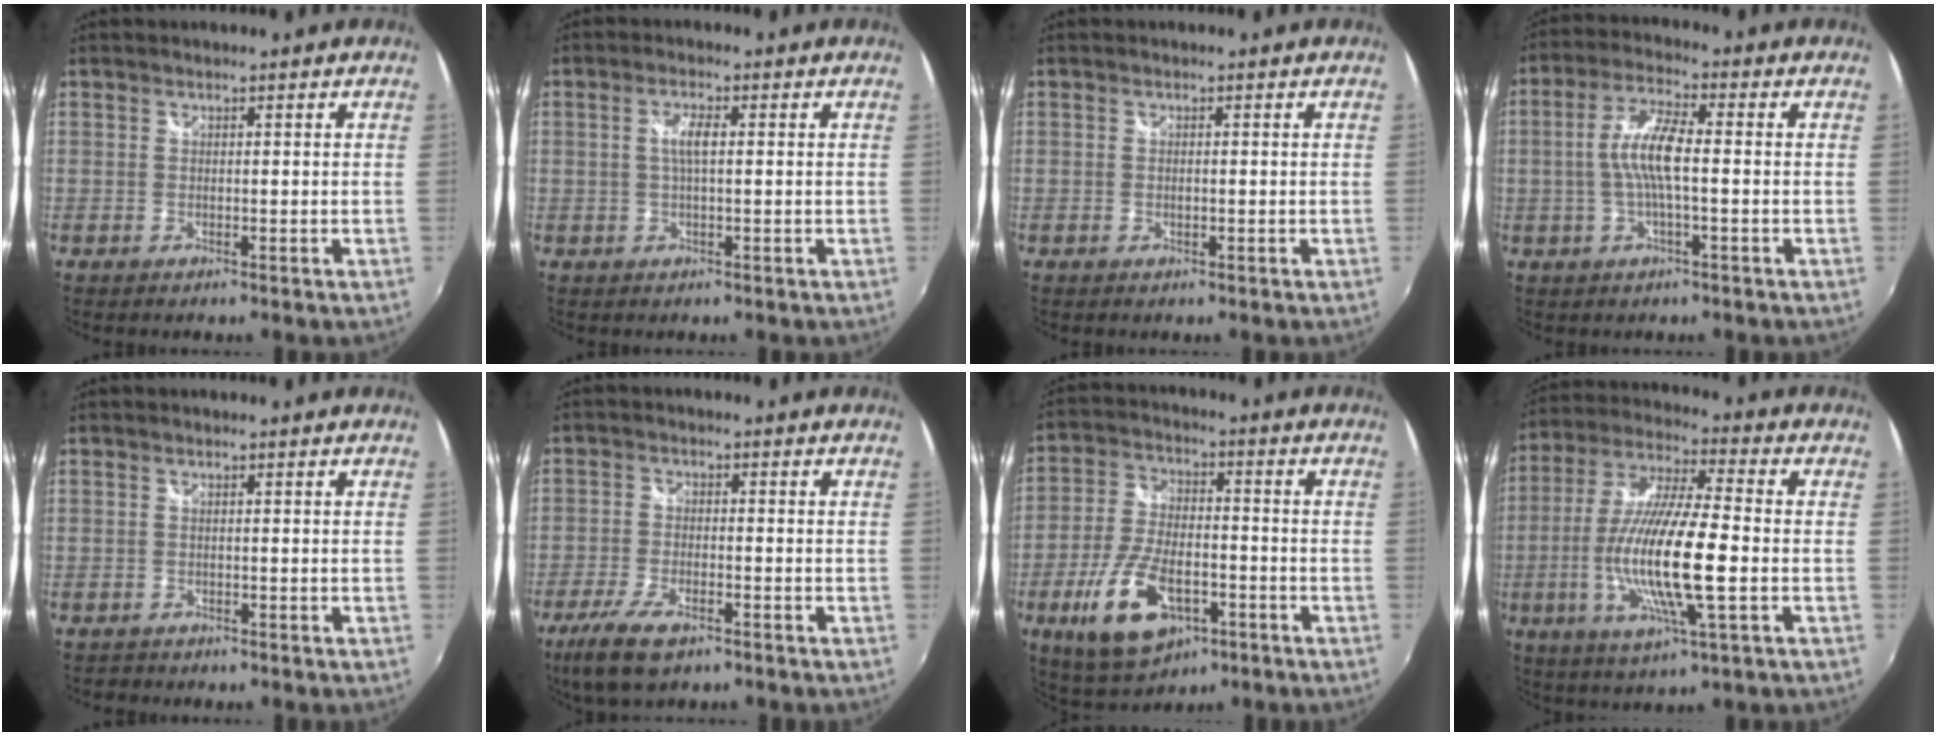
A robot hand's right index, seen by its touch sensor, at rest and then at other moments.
{"total": 3.0, "force": [0.4, 0.8, 2.9], "torque": [-0.056, 0.001, 0.007]}
{"total": 0.6, "force": [0.0, 0.4, 0.4], "torque": [-0.008, -0.002, 0.000]}
{"total": 8.0, "force": [-0.6, 1.6, 7.8], "torque": [-0.156, 0.007, -0.012]}
{"total": 0.8, "force": [-0.6, 0.5, 0.0], "torque": [-0.002, -0.001, -0.009]}
{"total": 9.0, "force": [-5.8, 3.2, 6.2], "torque": [-0.149, -0.026, -0.110]}
{"total": 14.7, "force": [-6.3, 7.3, 11.2], "torque": [-0.238, -0.018, -0.106]}
{"total": 17.3, "force": [-3.5, 2.9, 16.7], "torque": [-0.329, -0.015, -0.065]}